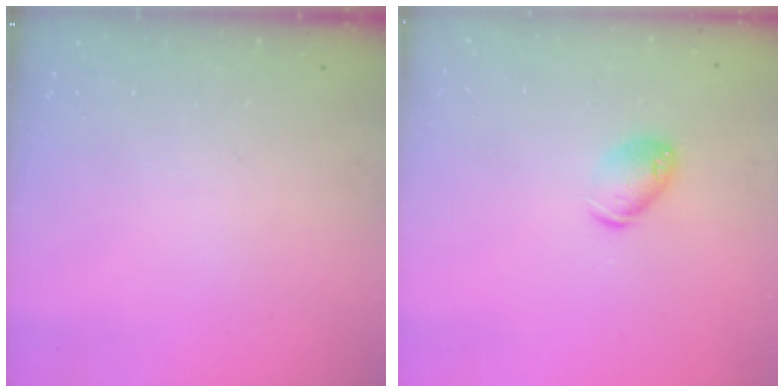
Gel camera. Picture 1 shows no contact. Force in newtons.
{"total": 7.9, "press": 7.8, "slide": 1.1}